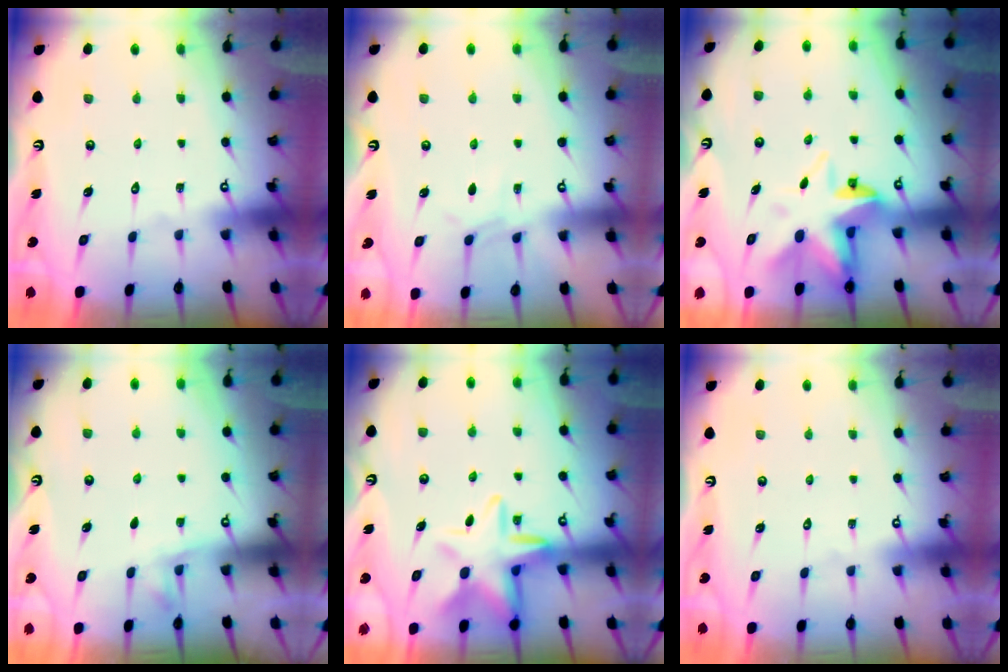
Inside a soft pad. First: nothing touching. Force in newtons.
{"total": 4.9, "press": 4.9, "slide": 0.7}
{"total": 7.5, "press": 7.3, "slide": 1.9}
{"total": 2.4, "press": 2.4, "slide": 0.5}
{"total": 11.8, "press": 11.7, "slide": 1.8}
{"total": 0.0}